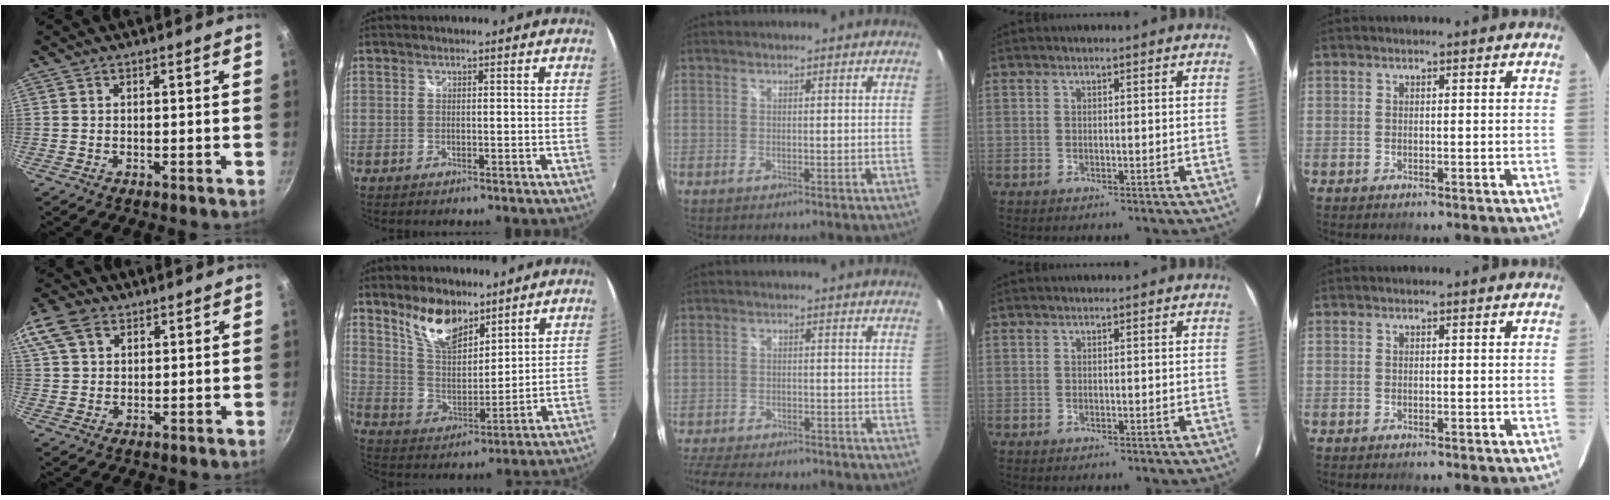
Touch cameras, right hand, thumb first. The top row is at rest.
{"thumb": {"total": 11.6, "force": [5.9, 7.9, 6.2], "torque": [-0.133, 0.022, 0.111]}, "index": {"total": 11.5, "force": [8.1, 5.2, 6.2], "torque": [-0.112, 0.003, 0.156]}, "middle": {"total": 14.2, "force": [-12.1, 4.5, 6.0], "torque": [-0.140, -0.017, -0.181]}}